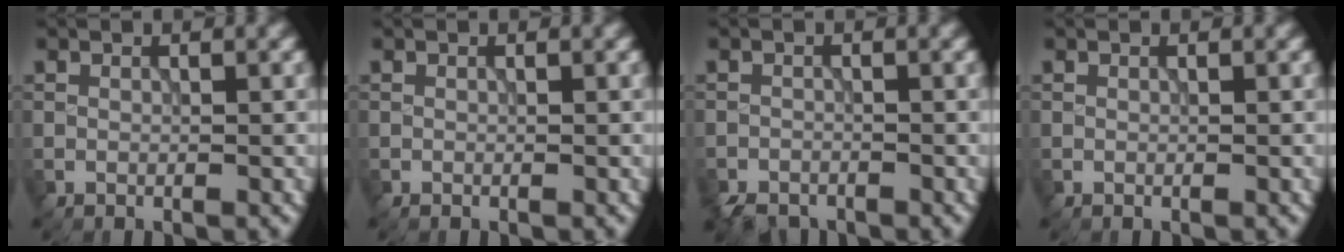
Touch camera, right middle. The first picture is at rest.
{"total": 0.0}
{"total": 2.2, "force": [-2.0, 0.9, 0.4], "torque": [-0.005, -0.004, -0.040]}
{"total": 0.0}